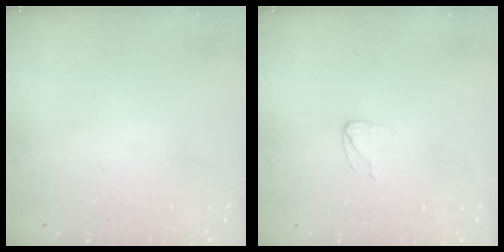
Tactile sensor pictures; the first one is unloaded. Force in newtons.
{"total": 3.4, "press": 3.4, "slide": 0.3}